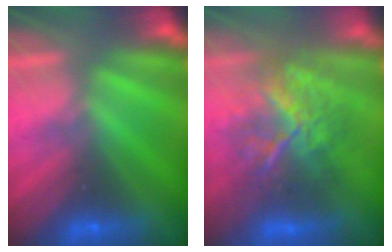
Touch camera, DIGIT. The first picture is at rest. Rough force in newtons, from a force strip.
{"total": 7.7}